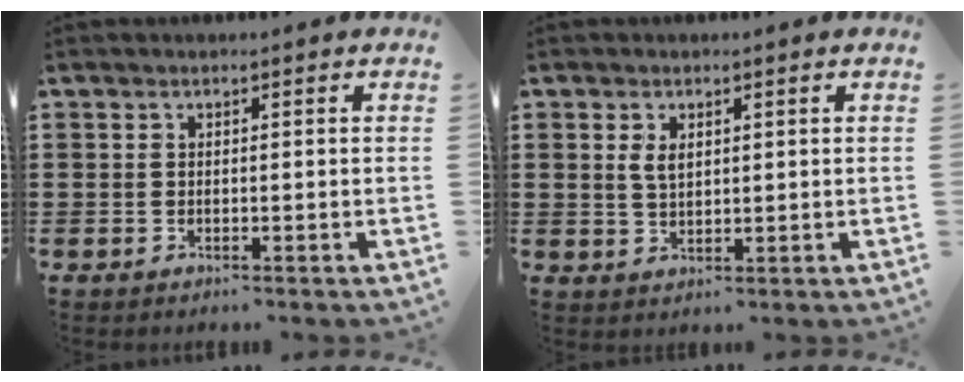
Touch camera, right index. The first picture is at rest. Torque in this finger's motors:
{"motor_torque": [0.03, 0.03, 0.19, 0.05]}